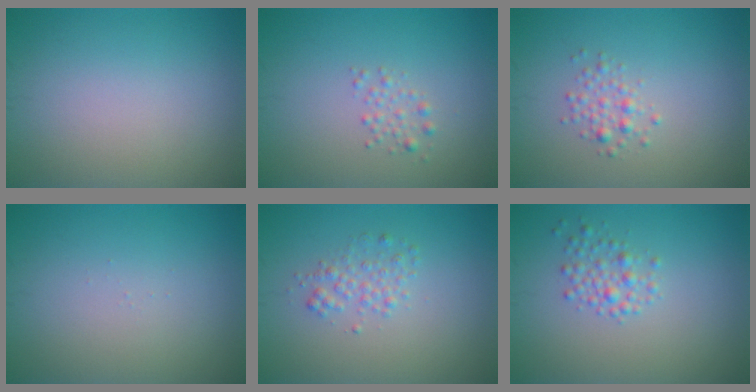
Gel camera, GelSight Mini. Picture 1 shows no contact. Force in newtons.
{"total": 1.2, "press": 1.2, "slide": 0.0}
{"total": 1.5, "press": 1.5, "slide": 0.0}
{"total": 0.0}
{"total": 1.7, "press": 1.7, "slide": 0.0}
{"total": 1.9, "press": 1.9, "slide": 0.1}